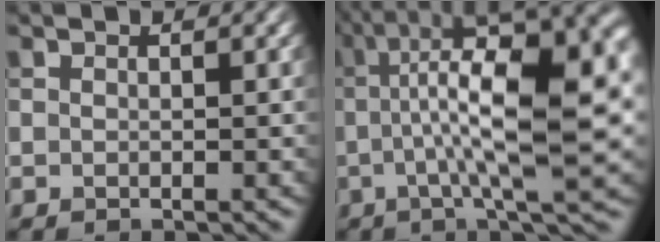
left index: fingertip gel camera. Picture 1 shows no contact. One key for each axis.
{"total": 17.0, "fx": 2.5, "fy": 5.0, "fz": 16.1, "tx": -0.221, "ty": 0.037, "tz": 0.055}